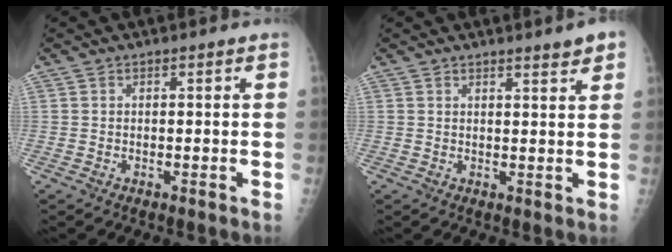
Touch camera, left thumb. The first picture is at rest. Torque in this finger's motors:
{"motor_torque": [-0.15, -0.25, 0.26, 0.13, -0.02]}